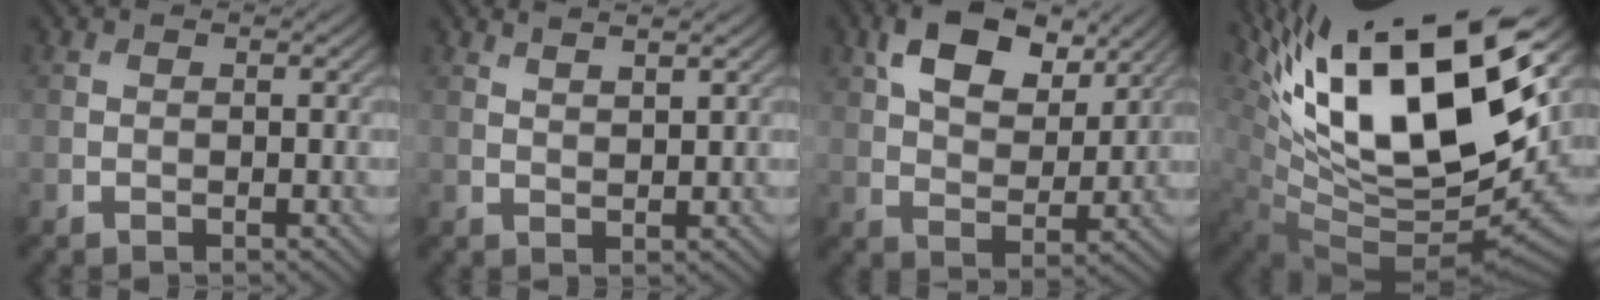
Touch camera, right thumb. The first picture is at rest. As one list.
[{"total": 2.1, "force": [1.7, 0.3, 1.3], "torque": [-0.018, 0.000, 0.028]}, {"total": 10.5, "force": [5.5, 5.7, 6.9], "torque": [-0.141, 0.006, 0.099]}, {"total": 18.5, "force": [8.3, 6.8, 15.1], "torque": [-0.273, 0.013, 0.146]}]